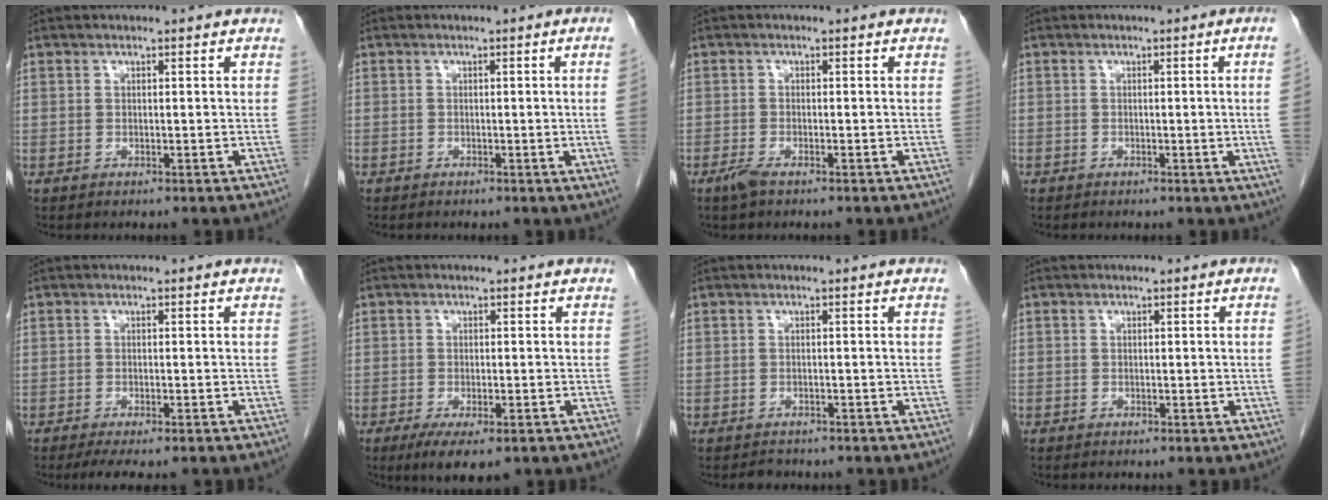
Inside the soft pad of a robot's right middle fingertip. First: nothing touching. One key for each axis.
{"total": 2.6, "fx": -0.3, "fy": -1.1, "fz": 2.4, "tx": -0.027, "ty": -0.003, "tz": -0.003}
{"total": 1.8, "fx": -1.3, "fy": 0.4, "fz": 1.2, "tx": -0.031, "ty": -0.003, "tz": -0.026}
{"total": 3.6, "fx": -0.4, "fy": -1.4, "fz": 3.3, "tx": -0.036, "ty": -0.005, "tz": -0.006}
{"total": 5.2, "fx": -4.2, "fy": 1.0, "fz": 2.9, "tx": -0.034, "ty": -0.009, "tz": -0.062}
{"total": 5.7, "fx": -3.6, "fy": 1.7, "fz": 4.1, "tx": -0.060, "ty": -0.012, "tz": -0.053}
{"total": 1.5, "fx": -1.4, "fy": 0.6, "fz": 0.0, "tx": -0.002, "ty": -0.002, "tz": -0.019}
{"total": 0.8, "fx": -0.1, "fy": -0.4, "fz": 0.7, "tx": 0.001, "ty": 0.002, "tz": -0.003}